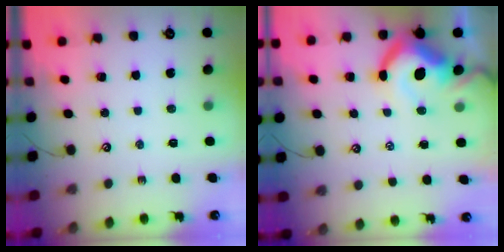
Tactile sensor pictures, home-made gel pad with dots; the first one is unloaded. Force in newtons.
{"total": 10.8, "press": 10.6, "slide": 1.9}